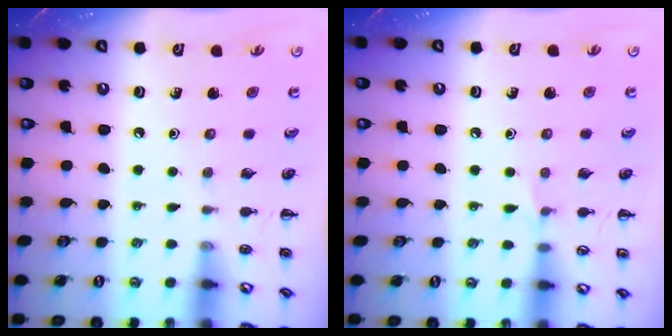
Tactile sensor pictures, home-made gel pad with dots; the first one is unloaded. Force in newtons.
{"total": 3.7, "press": 3.5, "slide": 1.3}